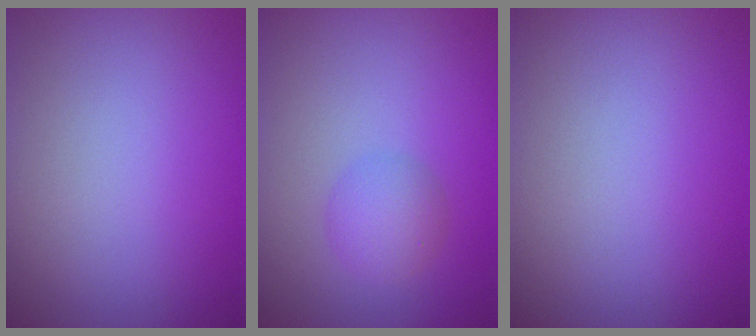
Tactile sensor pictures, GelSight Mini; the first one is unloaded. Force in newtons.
{"total": 2.5, "press": 2.5, "slide": 0.1}
{"total": 0.0}